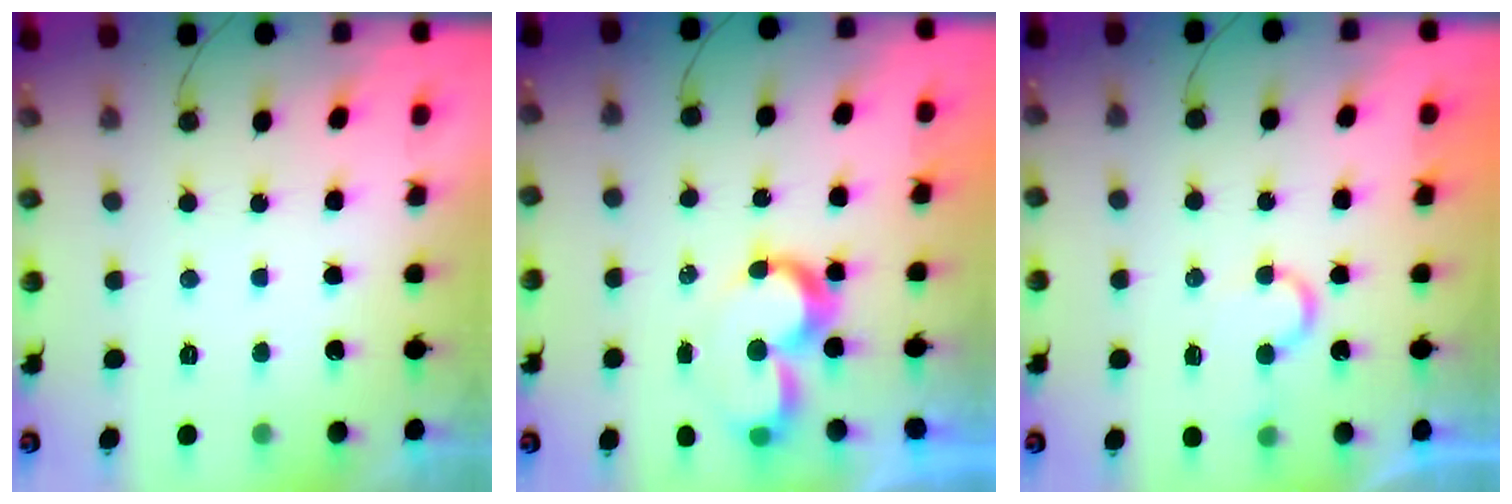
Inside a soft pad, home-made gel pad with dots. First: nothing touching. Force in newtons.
{"total": 8.4, "press": 8.3, "slide": 0.6}
{"total": 6.9, "press": 6.9, "slide": 0.6}